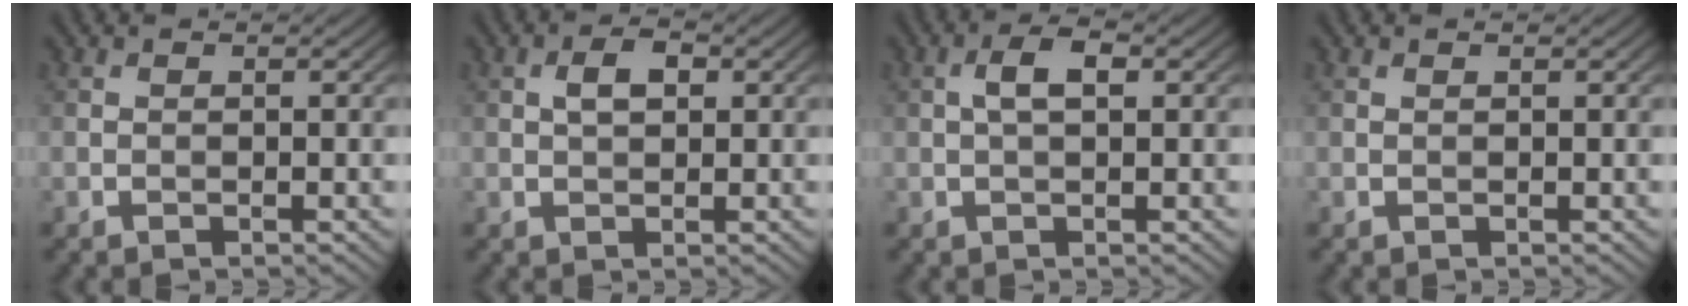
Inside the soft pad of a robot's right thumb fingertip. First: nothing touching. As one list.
[{"total": 2.8, "force": [0.7, 1.6, 2.2], "torque": [-0.040, 0.005, 0.009]}, {"total": 3.1, "force": [0.5, 1.3, 2.8], "torque": [-0.053, 0.008, 0.005]}, {"total": 0.0}]